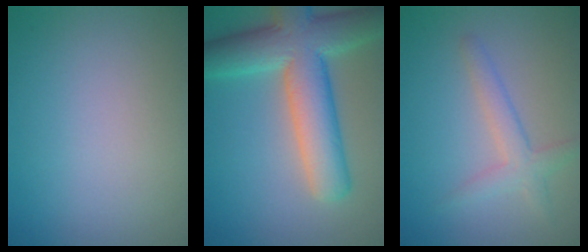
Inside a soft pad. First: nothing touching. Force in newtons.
{"total": 9.5, "press": 9.4, "slide": 0.6}
{"total": 2.5, "press": 2.5, "slide": 0.1}